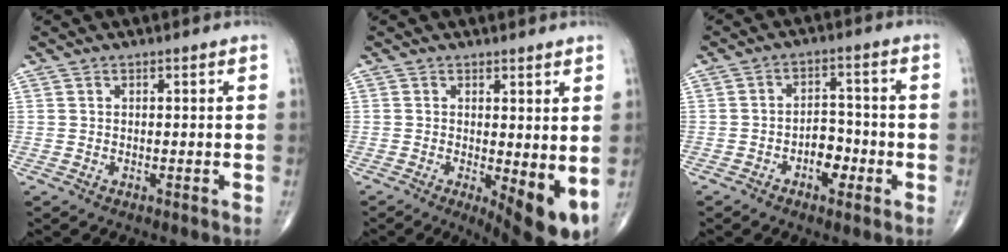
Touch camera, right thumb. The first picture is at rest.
{"total": 9.0, "force": [-0.9, 3.1, 8.4], "torque": [-0.111, -0.021, -0.005]}
{"total": 5.7, "force": [-2.3, 3.5, 3.9], "torque": [-0.036, 0.025, -0.040]}